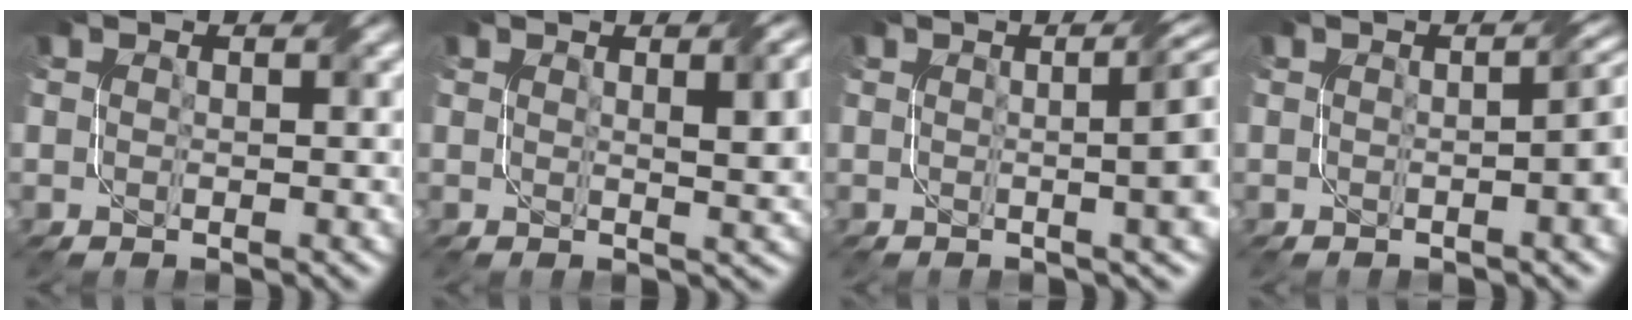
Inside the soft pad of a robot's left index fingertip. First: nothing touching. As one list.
[{"total": 4.8, "force": [1.6, 1.4, 4.3], "torque": [-0.042, 0.008, 0.022]}, {"total": 9.0, "force": [0.8, 3.7, 8.2], "torque": [-0.039, 0.029, -0.003]}, {"total": 4.9, "force": [-0.3, 1.8, 4.6], "torque": [-0.027, 0.013, -0.001]}]